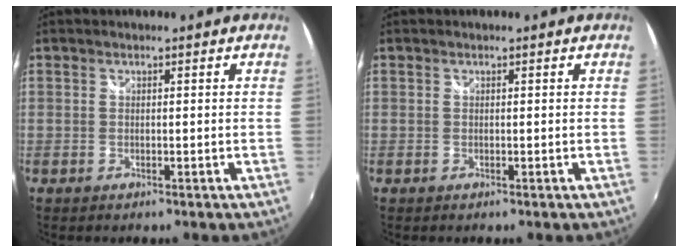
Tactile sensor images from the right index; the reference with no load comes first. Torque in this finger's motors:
{"motor_torque": [0.27, 0.26, 0.00, 0.01]}